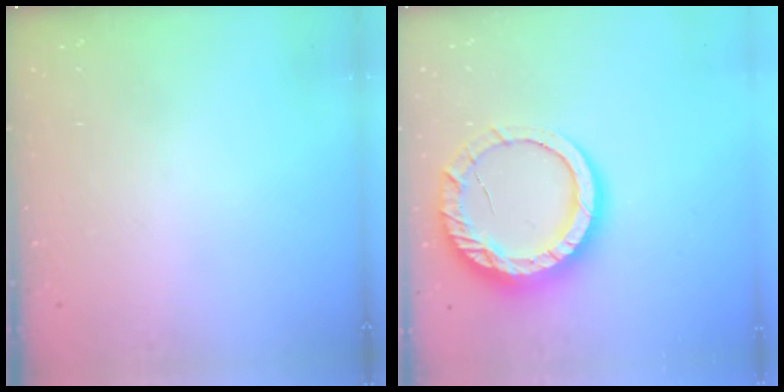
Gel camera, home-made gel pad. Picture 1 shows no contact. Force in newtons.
{"total": 16.2, "press": 16.1, "slide": 1.2}